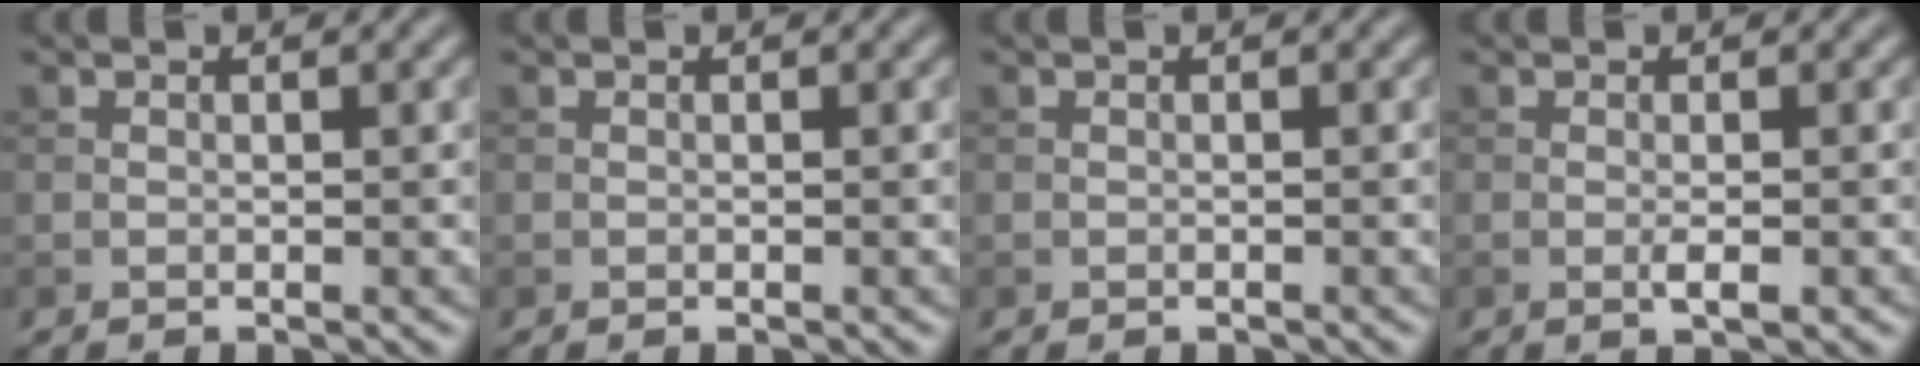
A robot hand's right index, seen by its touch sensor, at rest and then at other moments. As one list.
[{"total": 0.0}, {"total": 0.0}, {"total": 1.5, "force": [-0.5, 0.3, 1.4], "torque": [-0.026, -0.003, -0.009]}]